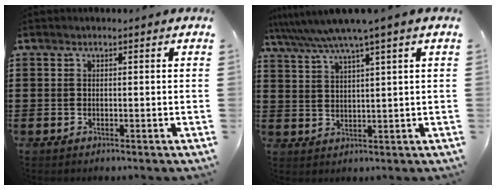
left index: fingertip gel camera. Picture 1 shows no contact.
{"total": 5.3, "force": [3.9, -0.7, 3.5], "torque": [-0.079, -0.017, 0.064]}